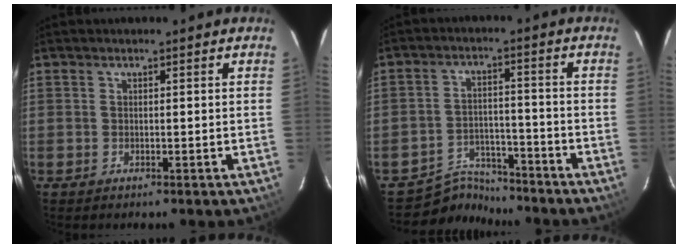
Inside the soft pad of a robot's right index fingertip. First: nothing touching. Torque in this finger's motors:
{"motor_torque": [-0.42, 0.08, -0.79, -0.21]}